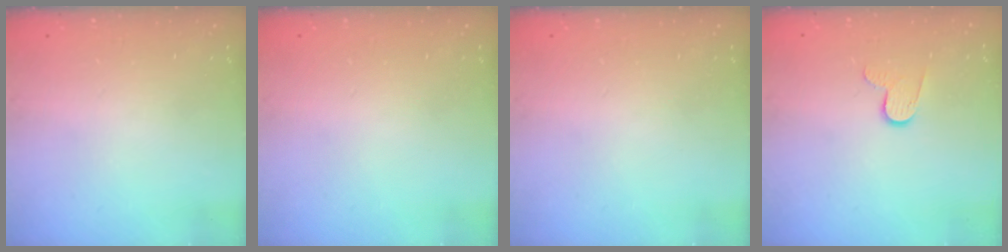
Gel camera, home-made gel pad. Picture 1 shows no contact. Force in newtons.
{"total": 0.0}
{"total": 0.0}
{"total": 6.3, "press": 6.3, "slide": 0.2}